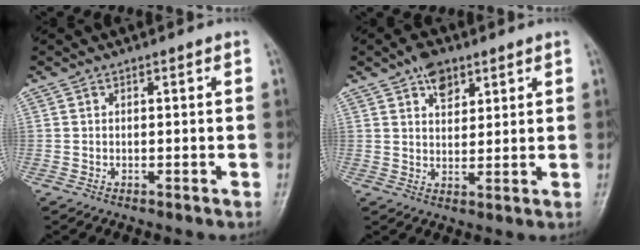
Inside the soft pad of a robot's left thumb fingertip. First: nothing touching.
{"total": 5.6, "force": [3.3, 3.3, 3.0], "torque": [-0.026, -0.017, 0.053]}